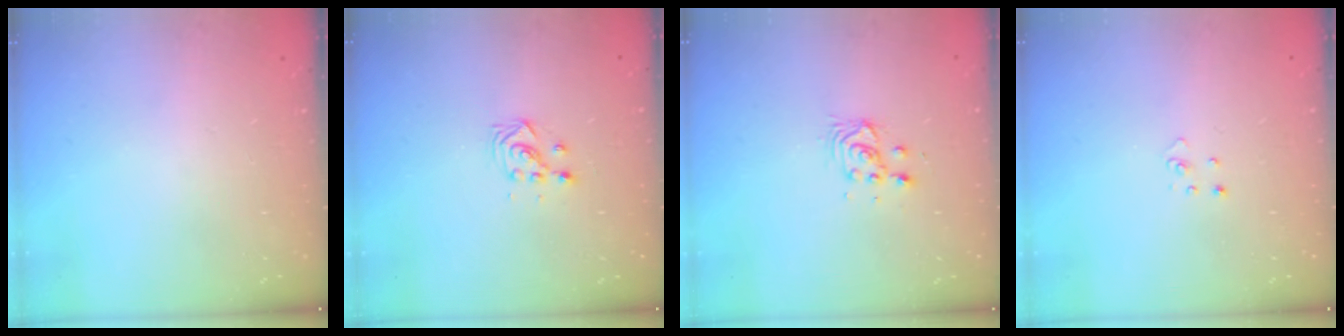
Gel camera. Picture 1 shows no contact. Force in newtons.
{"total": 2.9, "press": 2.9, "slide": 0.3}
{"total": 3.4, "press": 3.4, "slide": 0.4}
{"total": 2.2, "press": 2.2, "slide": 0.2}